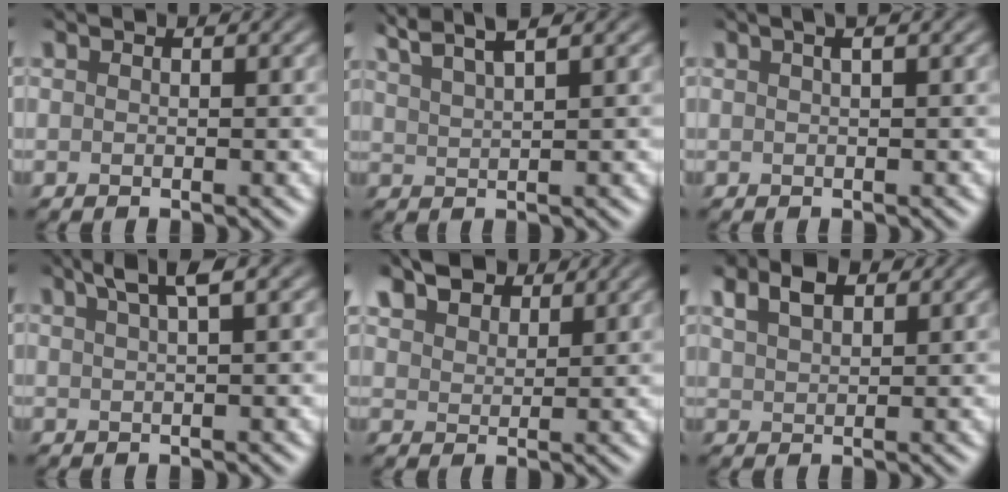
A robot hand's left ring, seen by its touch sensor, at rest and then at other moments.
{"total": 4.6, "force": [3.3, 0.7, 3.1], "torque": [-0.051, 0.022, 0.048]}
{"total": 1.4, "force": [0.7, 0.0, 1.2], "torque": [-0.020, 0.003, 0.015]}
{"total": 2.9, "force": [1.7, 0.1, 2.3], "torque": [-0.038, 0.011, 0.032]}
{"total": 4.0, "force": [3.1, 1.9, 1.6], "torque": [-0.044, 0.014, 0.056]}
{"total": 3.1, "force": [1.9, 1.5, 2.0], "torque": [-0.051, 0.011, 0.039]}